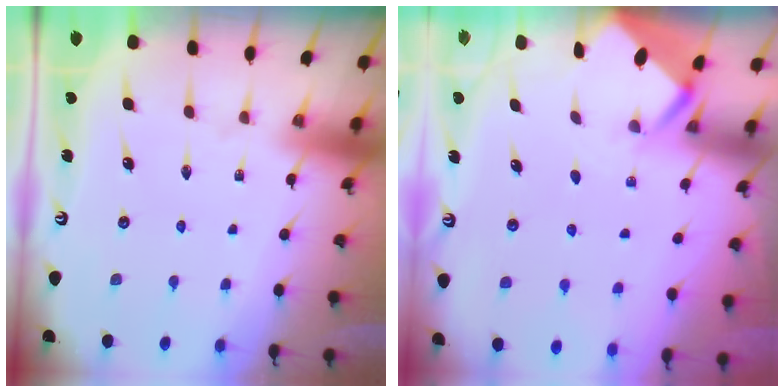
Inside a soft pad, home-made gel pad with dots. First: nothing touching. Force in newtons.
{"total": 2.7, "press": 2.7, "slide": 0.1}